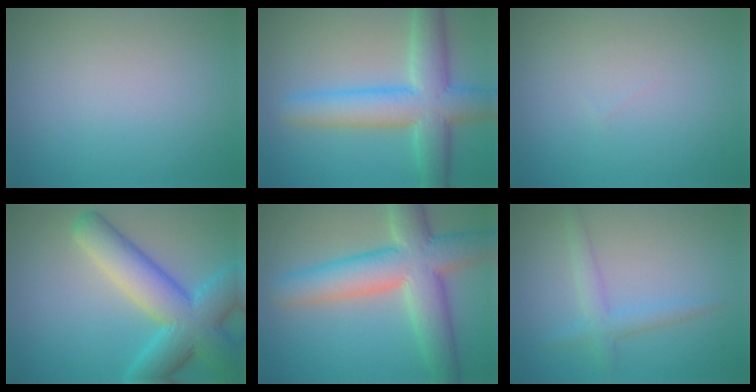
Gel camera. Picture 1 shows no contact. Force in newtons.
{"total": 8.0, "press": 8.0, "slide": 0.4}
{"total": 0.0}
{"total": 9.0, "press": 9.0, "slide": 0.3}
{"total": 9.4, "press": 9.4, "slide": 0.6}
{"total": 2.3, "press": 2.3, "slide": 0.2}